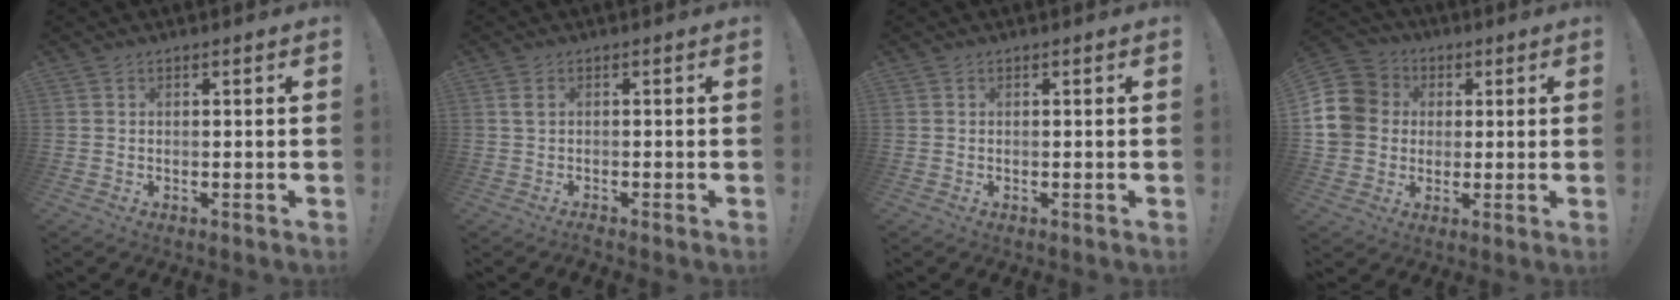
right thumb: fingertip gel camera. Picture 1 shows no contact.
{"total": 1.3, "force": [-0.3, 0.5, 1.1], "torque": [-0.022, 0.005, -0.006]}
{"total": 0.0}
{"total": 14.5, "force": [1.4, 12.9, 6.6], "torque": [-0.118, 0.008, 0.032]}